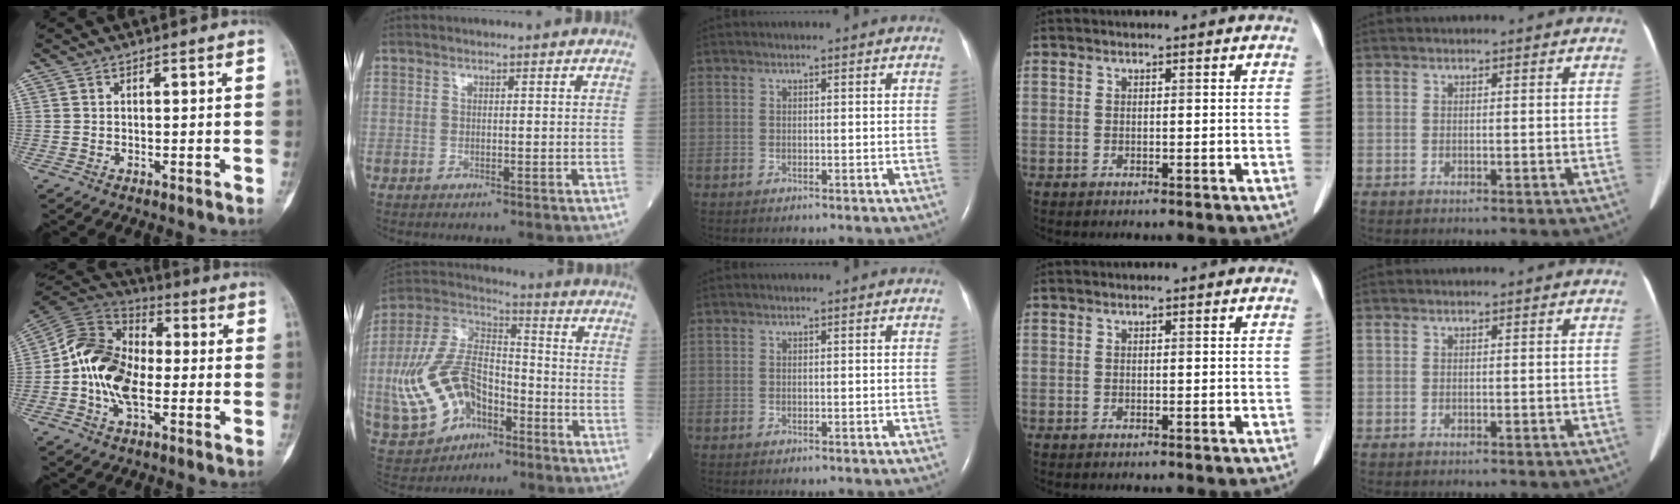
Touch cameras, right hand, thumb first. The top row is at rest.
{"thumb": {"total": 14.9, "force": [-1.8, 9.3, 11.5], "torque": [-0.205, 0.027, -0.045]}, "index": {"total": 16.1, "force": [-4.9, 10.1, 11.6], "torque": [-0.269, 0.019, -0.084]}}